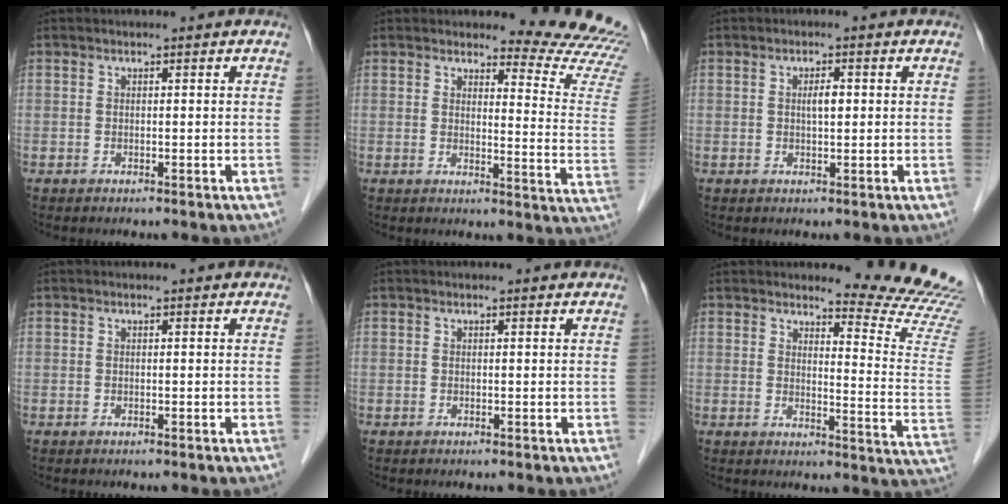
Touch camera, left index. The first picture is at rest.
{"total": 12.8, "force": [12.7, -0.3, 1.5], "torque": [-0.003, -0.138, 0.116]}
{"total": 2.1, "force": [0.3, 0.6, 1.9], "torque": [-0.035, 0.002, 0.006]}
{"total": 0.7, "force": [0.7, 0.1, 0.1], "torque": [-0.006, 0.001, 0.006]}
{"total": 1.1, "force": [1.1, 0.2, 0.2], "torque": [-0.013, 0.003, 0.011]}
{"total": 12.3, "force": [12.1, -2.2, 1.4], "torque": [-0.019, -0.140, 0.124]}